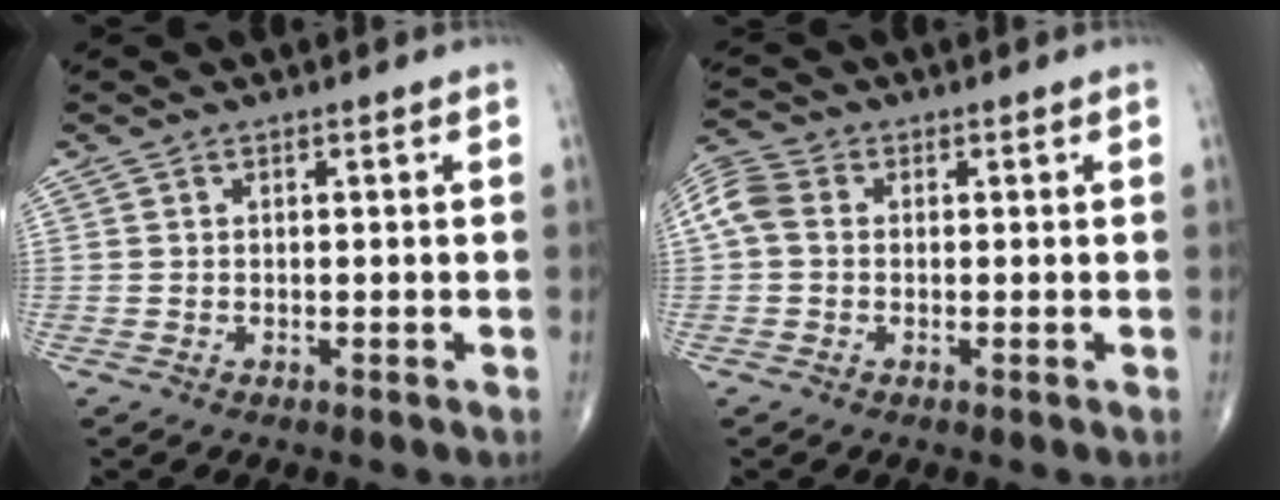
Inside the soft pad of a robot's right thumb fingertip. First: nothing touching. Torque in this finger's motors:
{"motor_torque": [-0.14, 0.25, 0.53, 0.05, 0.16]}